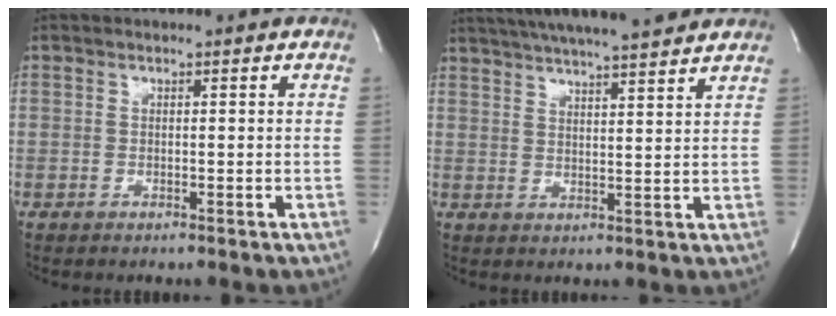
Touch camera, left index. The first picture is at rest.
{"total": 17.8, "force": [15.6, 1.4, 8.4], "torque": [-0.147, 0.026, 0.220]}